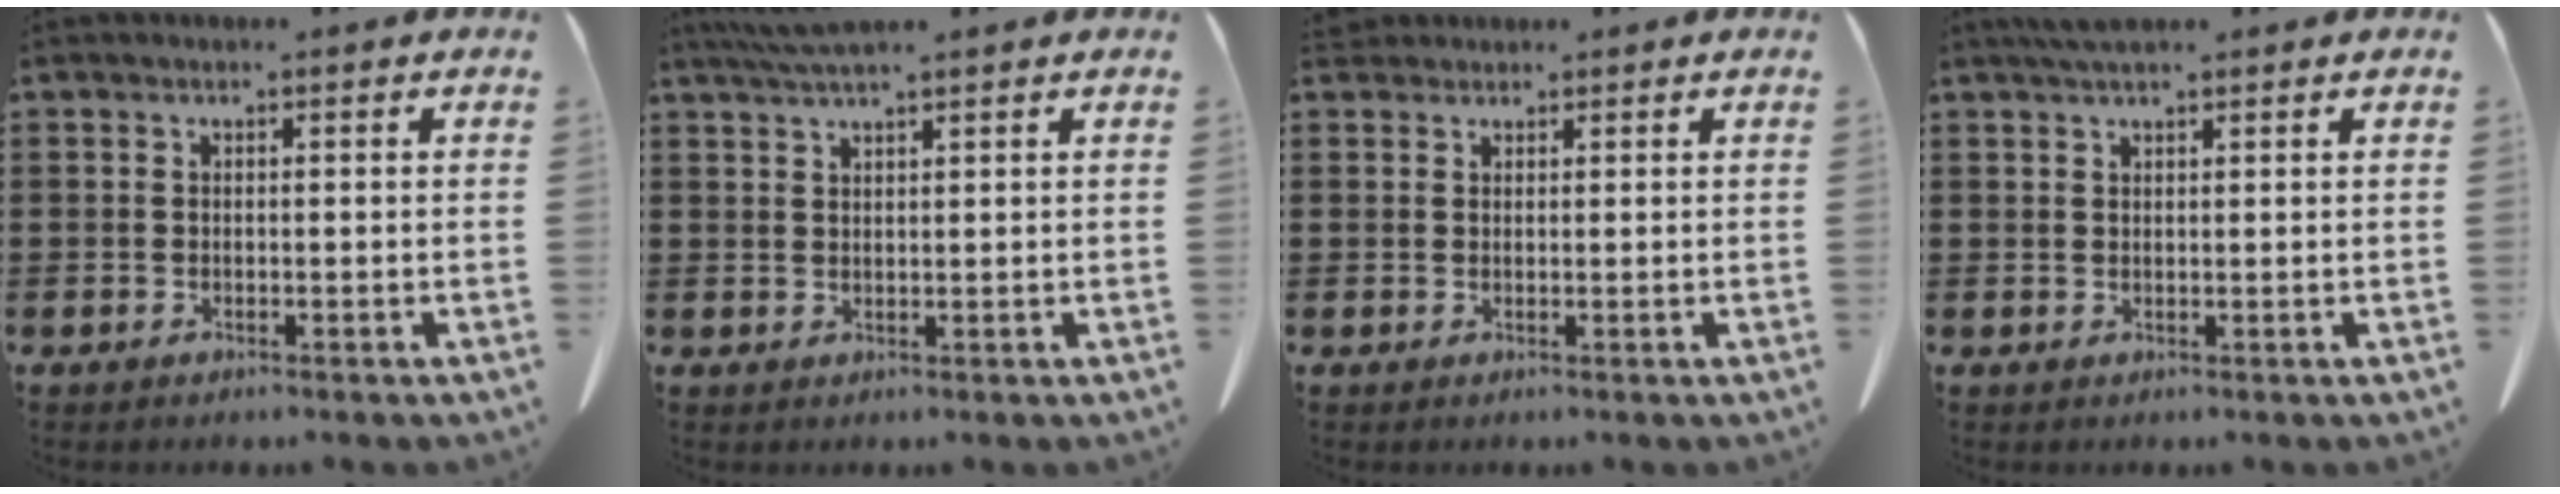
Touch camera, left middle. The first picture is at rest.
{"total": 3.1, "force": [2.6, 0.0, 1.7], "torque": [-0.039, -0.001, 0.049]}
{"total": 1.7, "force": [1.5, 0.7, 0.3], "torque": [-0.011, 0.003, 0.031]}
{"total": 2.5, "force": [1.9, 0.4, 1.5], "torque": [-0.035, 0.004, 0.035]}